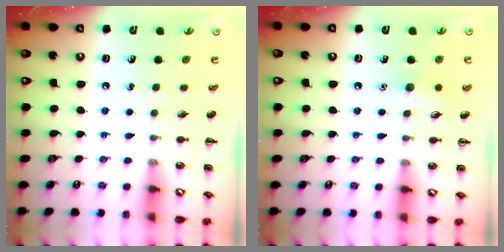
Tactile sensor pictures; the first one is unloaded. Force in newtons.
{"total": 6.7, "press": 6.4, "slide": 1.9}